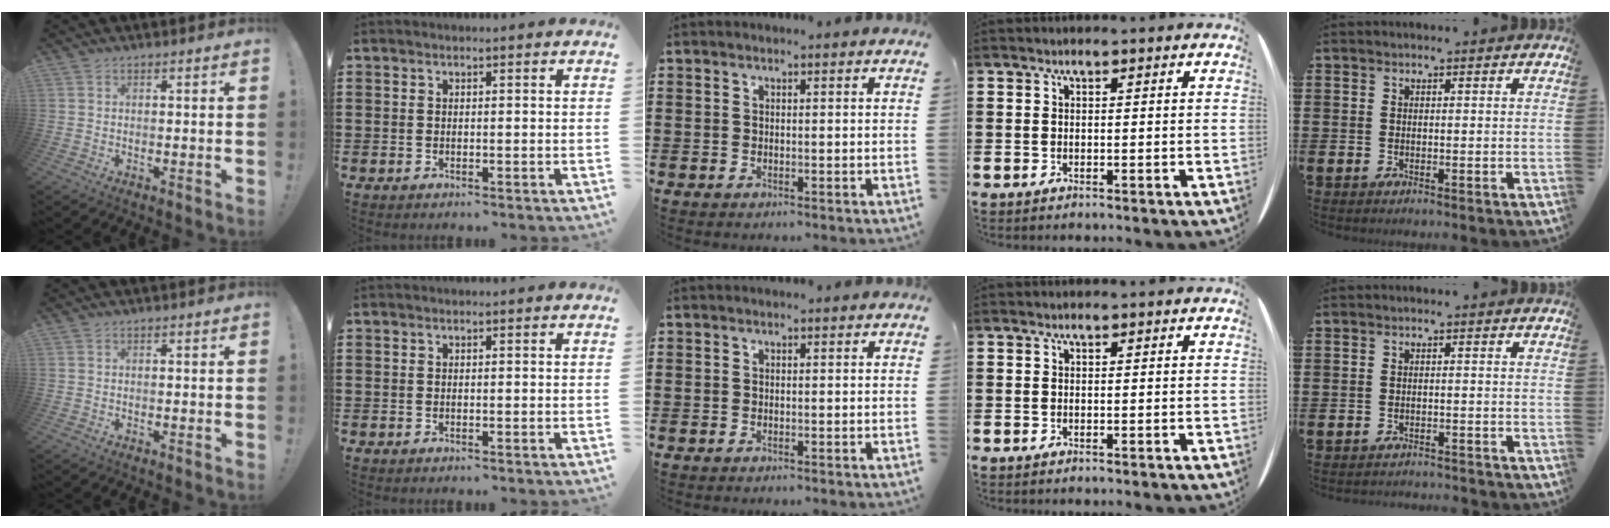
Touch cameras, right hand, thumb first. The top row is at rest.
{"little": {"total": 1.1, "force": [-1.1, 0.0, 0.0], "torque": [-0.003, 0.002, -0.023]}}